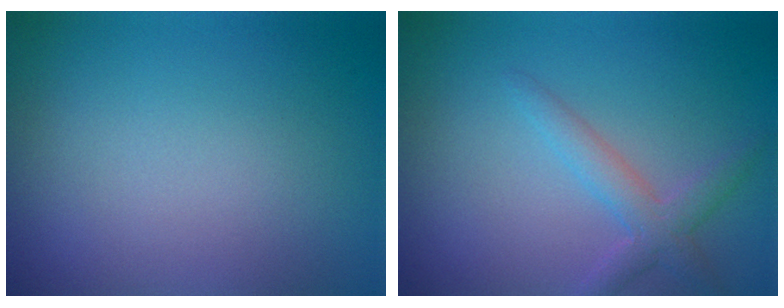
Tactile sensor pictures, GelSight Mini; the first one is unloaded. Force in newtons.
{"total": 2.5, "press": 2.5, "slide": 0.2}